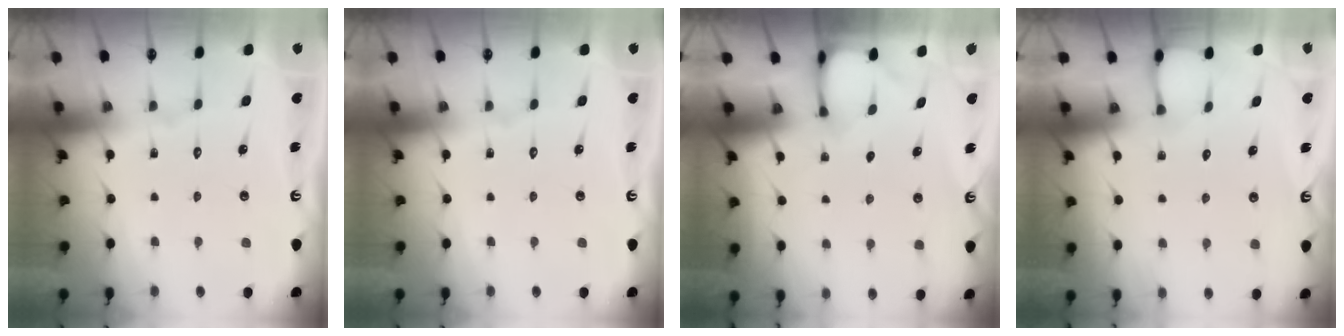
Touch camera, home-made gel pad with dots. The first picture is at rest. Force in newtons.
{"total": 0.0}
{"total": 3.1, "press": 3.1, "slide": 0.4}
{"total": 3.3, "press": 3.3, "slide": 0.4}